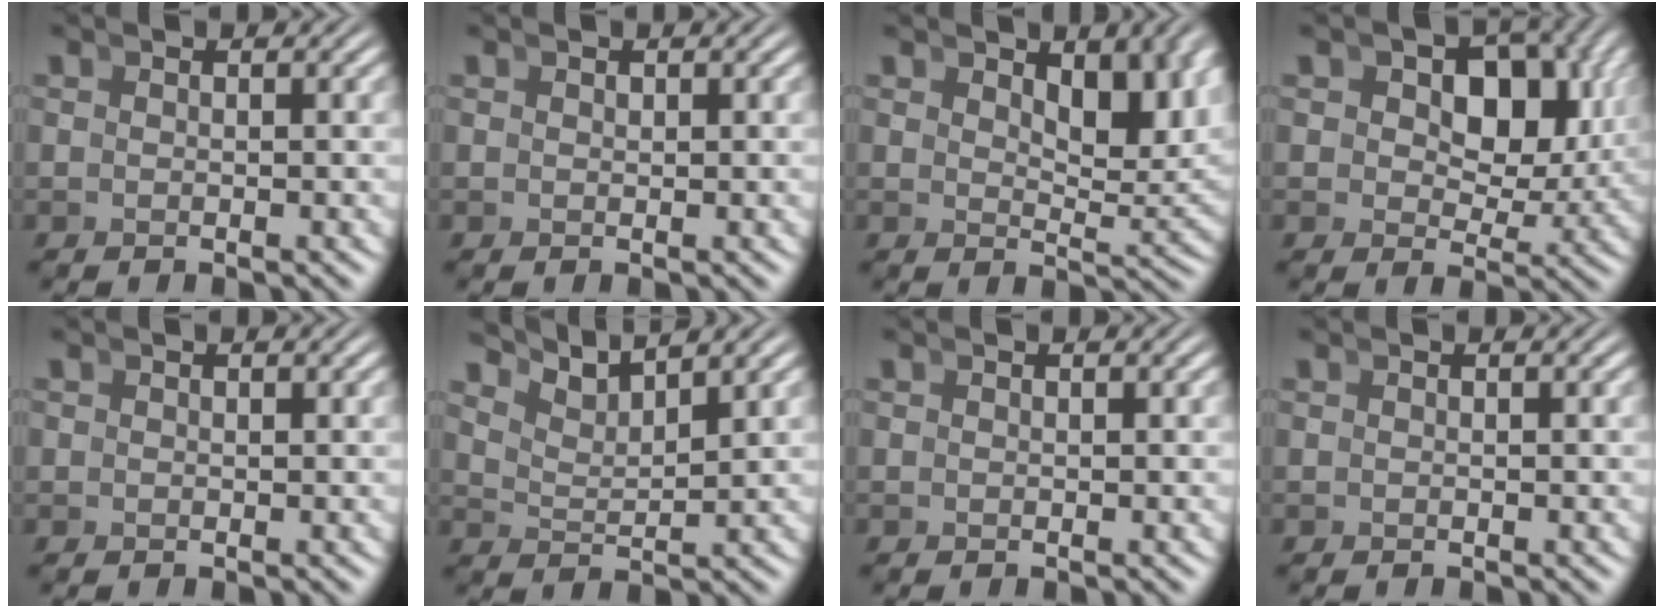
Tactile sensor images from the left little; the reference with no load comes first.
{"total": 0.0}
{"total": 3.8, "force": [2.2, 0.9, 3.0], "torque": [-0.029, -0.010, 0.039]}
{"total": 7.0, "force": [1.4, 5.3, 4.3], "torque": [-0.072, -0.012, 0.023]}
{"total": 0.5, "force": [0.1, 0.5, 0.0], "torque": [0.003, -0.003, 0.002]}
{"total": 4.6, "force": [4.2, 0.6, 1.7], "torque": [-0.037, 0.010, 0.068]}
{"total": 0.0}
{"total": 0.0}